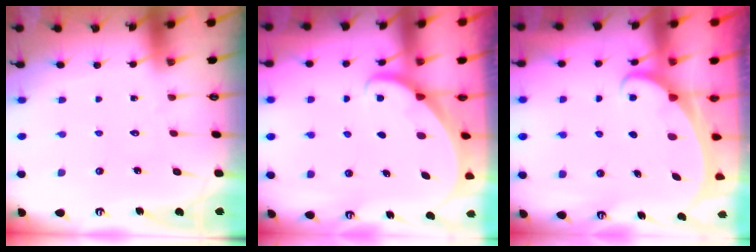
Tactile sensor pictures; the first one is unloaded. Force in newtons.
{"total": 2.0, "press": 2.0, "slide": 0.3}
{"total": 2.1, "press": 2.1, "slide": 0.3}